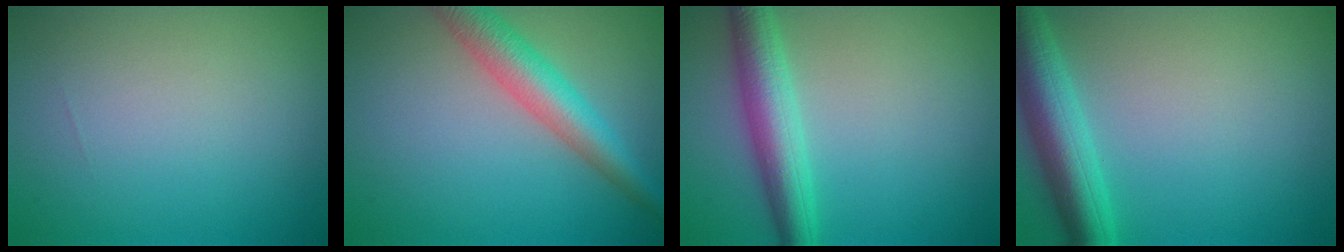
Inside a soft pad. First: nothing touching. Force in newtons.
{"total": 5.0, "press": 5.0, "slide": 0.1}
{"total": 4.7, "press": 4.7, "slide": 0.1}
{"total": 5.7, "press": 5.6, "slide": 0.2}